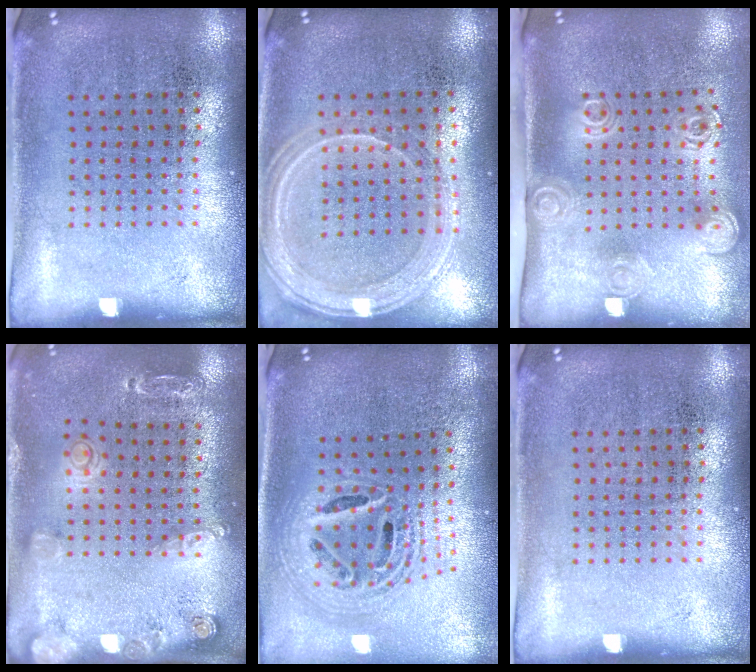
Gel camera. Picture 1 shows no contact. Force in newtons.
{"total": 1.3, "press": 1.3, "slide": 0.1}
{"total": 2.0, "press": 1.4, "slide": 1.4}
{"total": 1.5, "press": 1.5, "slide": 0.3}
{"total": 2.3, "press": 1.8, "slide": 1.4}
{"total": 0.0}